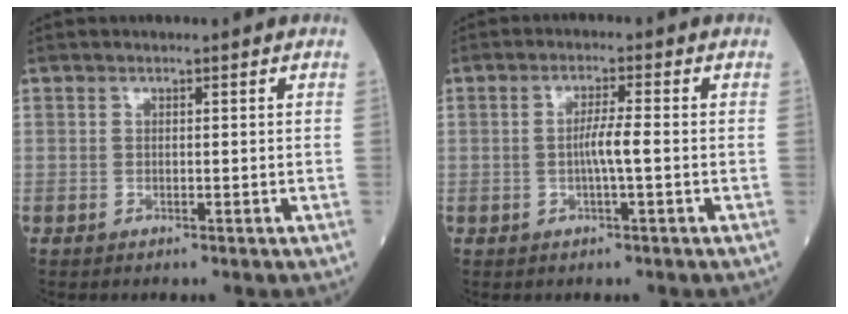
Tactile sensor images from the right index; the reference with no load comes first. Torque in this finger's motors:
{"motor_torque": [0.67, -0.02, 0.32, 0.08]}